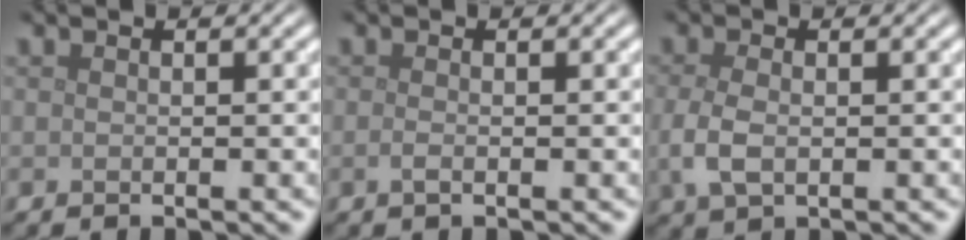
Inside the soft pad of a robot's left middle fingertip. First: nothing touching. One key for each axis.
{"total": 0.9, "fx": -0.2, "fy": 0.3, "fz": 0.8, "tx": -0.016, "ty": -0.002, "tz": -0.007}
{"total": 3.2, "fx": -0.3, "fy": 1.9, "fz": 2.5, "tx": -0.067, "ty": -0.006, "tz": -0.005}